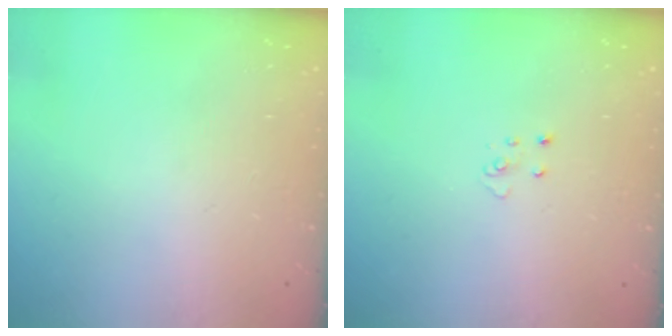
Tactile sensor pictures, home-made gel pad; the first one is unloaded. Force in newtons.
{"total": 3.7, "press": 3.7, "slide": 0.3}